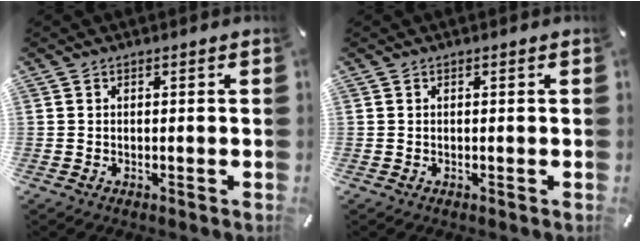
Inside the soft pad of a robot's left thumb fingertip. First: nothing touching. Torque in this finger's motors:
{"motor_torque": [0.00, 0.00, 0.00, 0.00, 0.00]}